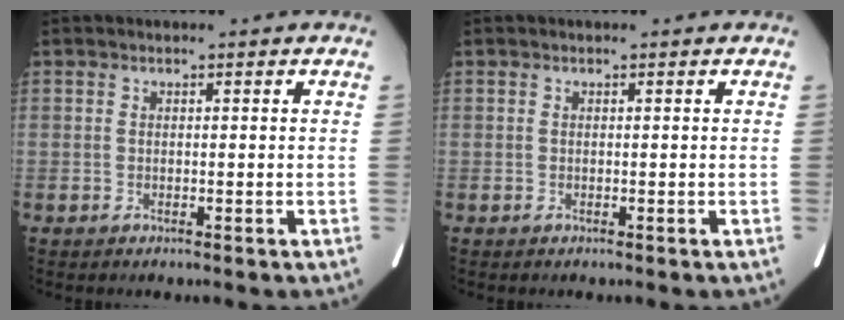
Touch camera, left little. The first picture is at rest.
{"total": 0.0}